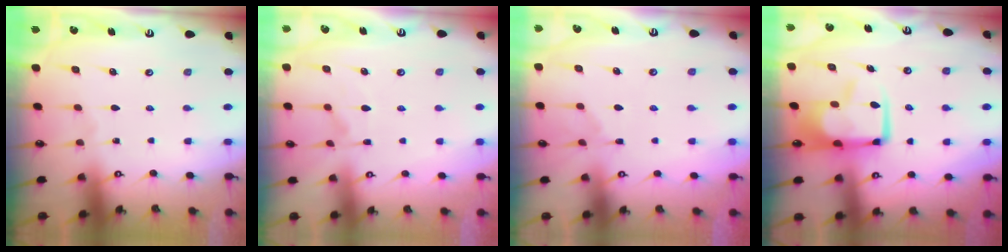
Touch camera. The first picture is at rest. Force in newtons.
{"total": 6.2, "press": 6.1, "slide": 1.4}
{"total": 1.6, "press": 1.2, "slide": 1.2}
{"total": 10.9, "press": 10.7, "slide": 1.8}